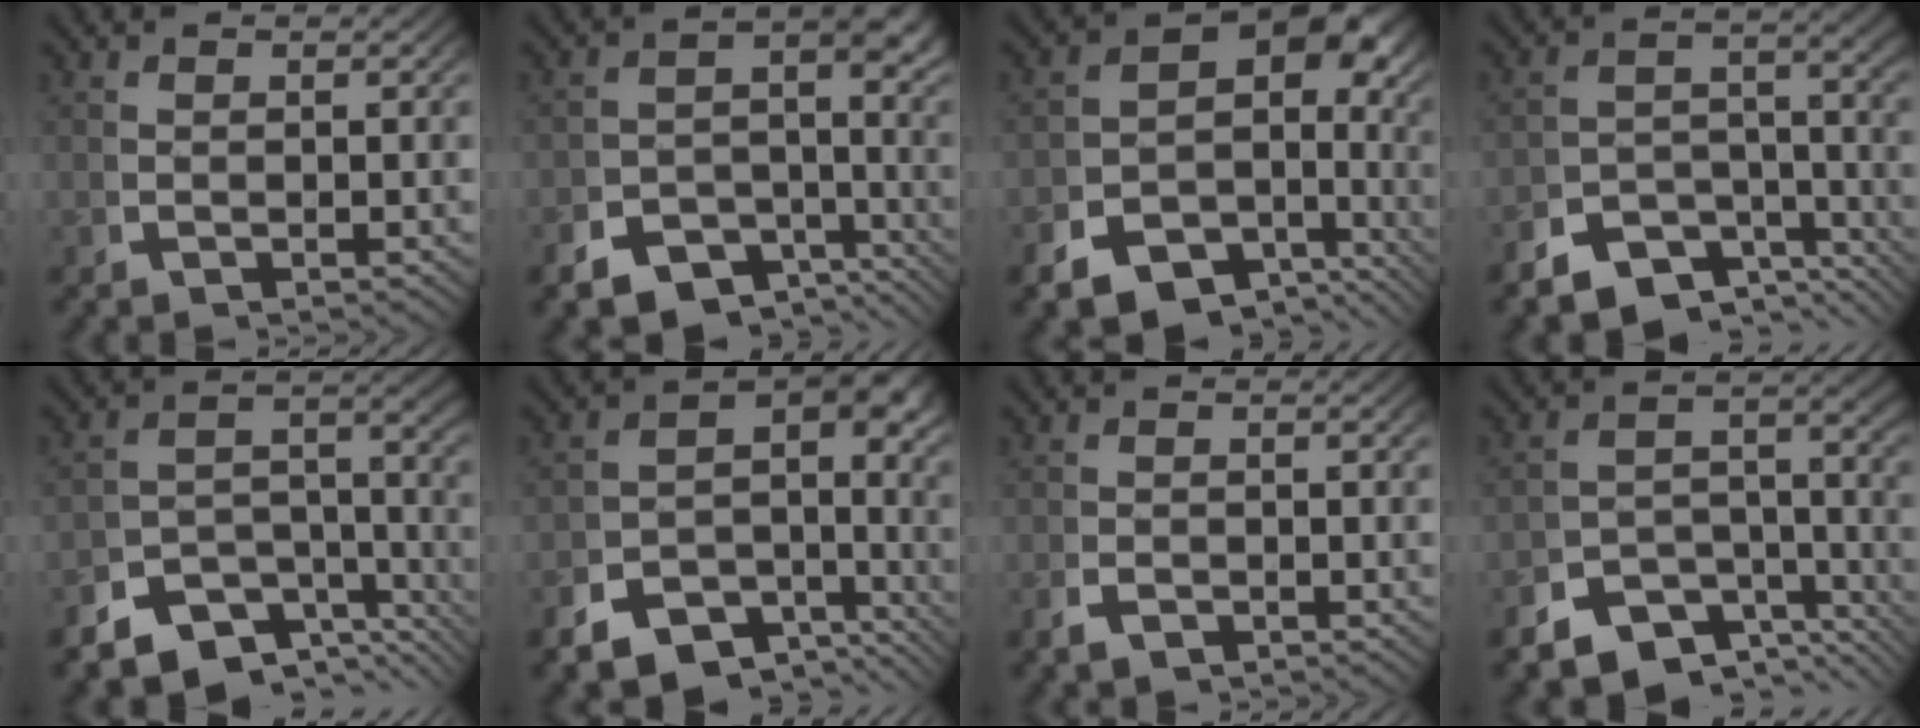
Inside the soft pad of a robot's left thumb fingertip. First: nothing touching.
{"total": 9.8, "force": [-4.6, 6.9, 5.4], "torque": [-0.063, -0.029, -0.076]}
{"total": 13.1, "force": [-2.0, 9.2, 9.1], "torque": [-0.129, -0.009, -0.042]}
{"total": 7.1, "force": [-4.9, 3.8, 3.4], "torque": [-0.042, -0.018, -0.084]}
{"total": 8.2, "force": [-4.7, 4.7, 4.8], "torque": [-0.072, -0.022, -0.074]}
{"total": 10.5, "force": [-3.2, 6.9, 7.2], "torque": [-0.102, -0.017, -0.057]}
{"total": 1.5, "force": [-1.2, 0.8, 0.4], "torque": [-0.013, -0.008, -0.020]}
{"total": 7.6, "force": [-4.9, 4.3, 4.0], "torque": [-0.052, -0.021, -0.081]}